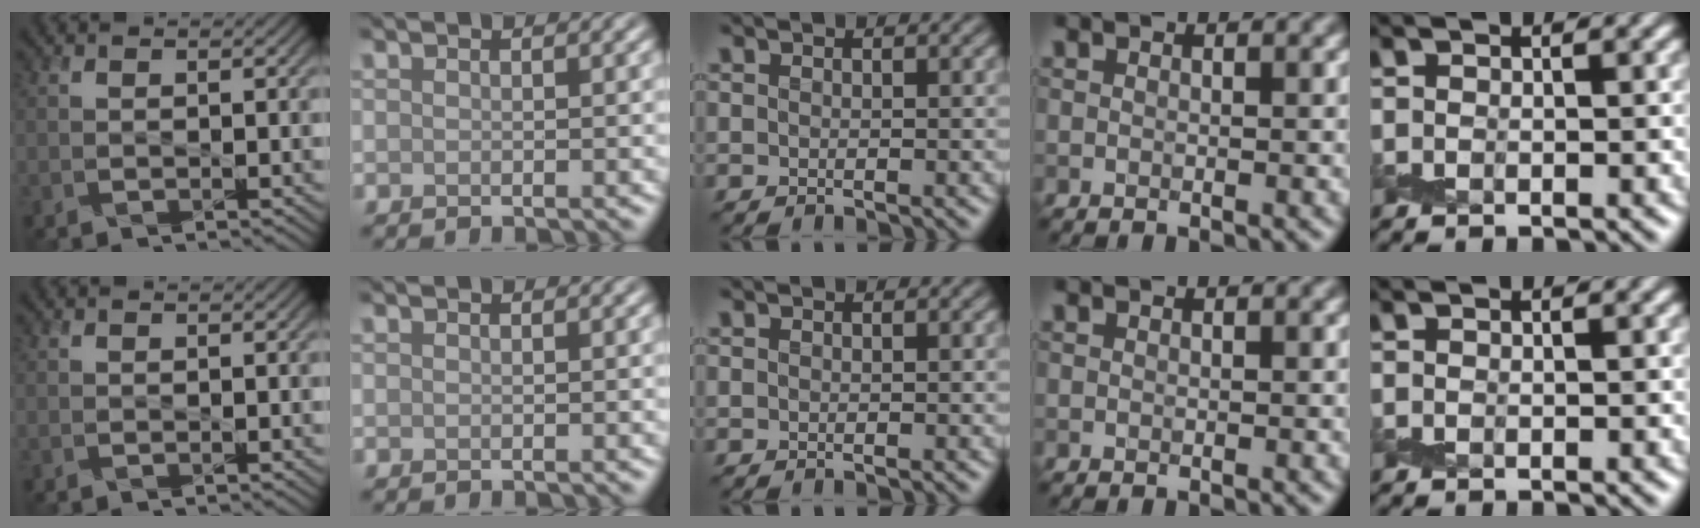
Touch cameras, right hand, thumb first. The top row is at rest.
{}